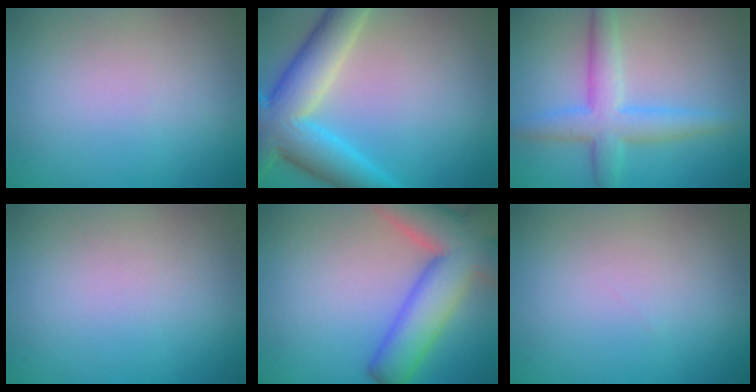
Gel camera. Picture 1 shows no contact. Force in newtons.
{"total": 8.6, "press": 8.6, "slide": 0.4}
{"total": 4.5, "press": 4.5, "slide": 0.1}
{"total": 0.0}
{"total": 9.6, "press": 9.5, "slide": 0.6}
{"total": 0.0}